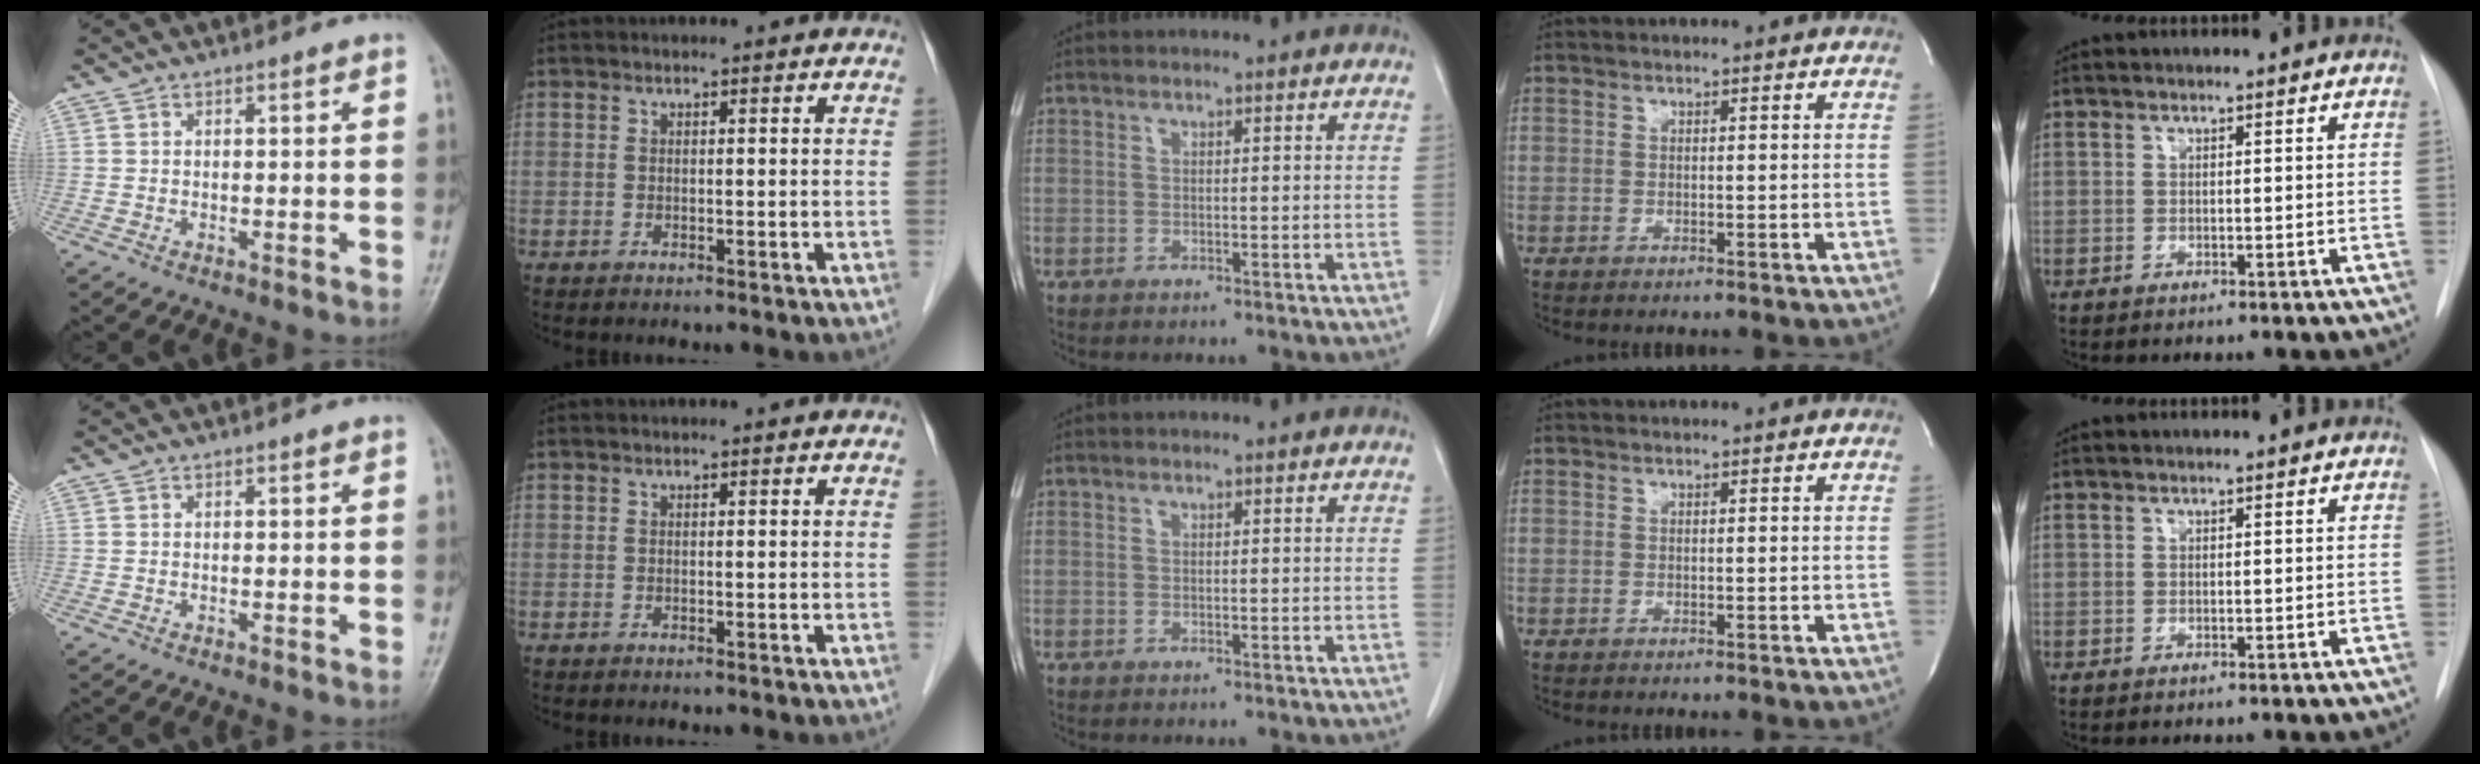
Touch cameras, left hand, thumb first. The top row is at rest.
{}